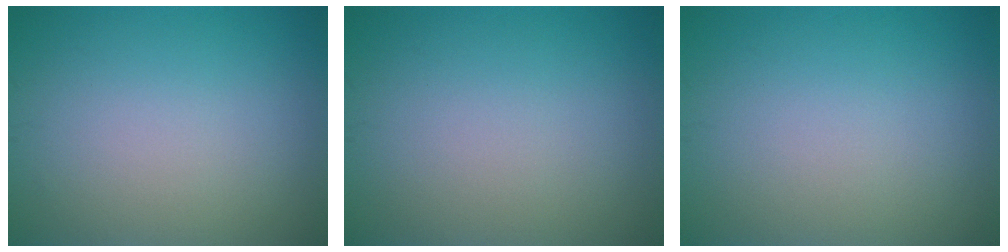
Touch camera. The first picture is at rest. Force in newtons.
{"total": 0.0}
{"total": 0.0}